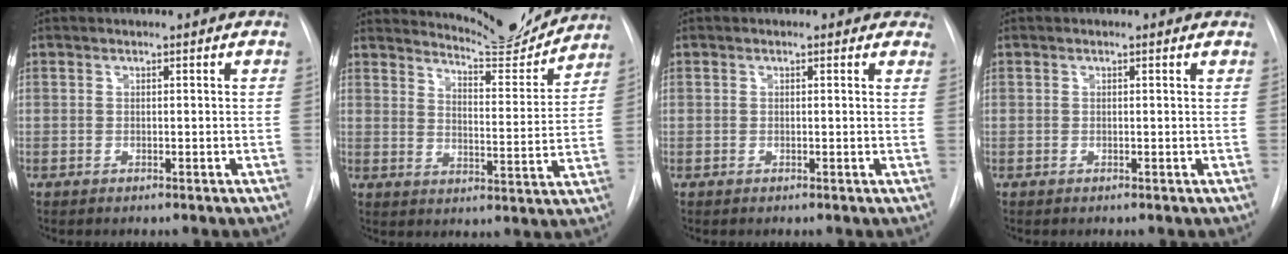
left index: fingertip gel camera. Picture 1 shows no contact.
{"total": 10.9, "force": [10.9, 0.1, 0.8], "torque": [-0.017, -0.033, 0.149]}
{"total": 3.6, "force": [3.1, 1.6, 0.7], "torque": [0.007, -0.003, 0.016]}
{"total": 1.6, "force": [1.5, 0.4, 0.4], "torque": [-0.014, 0.008, 0.010]}